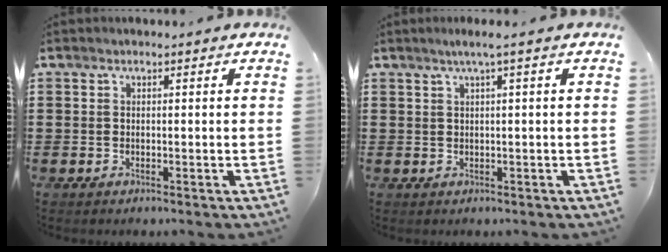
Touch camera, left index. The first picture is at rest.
{"total": 1.7, "force": [0.6, -0.3, 1.6], "torque": [-0.029, -0.004, 0.009]}